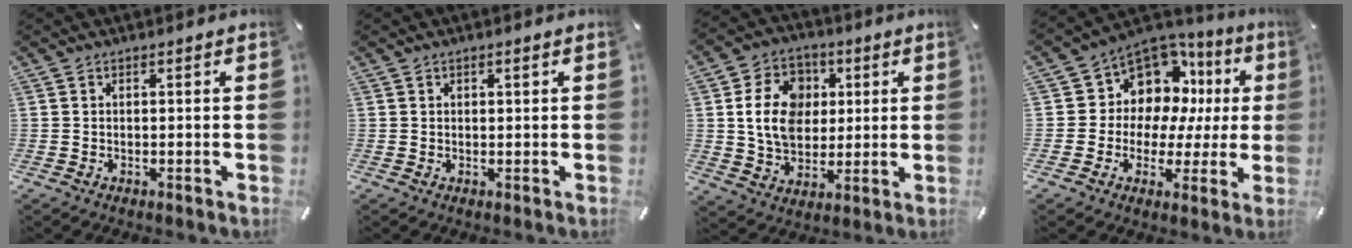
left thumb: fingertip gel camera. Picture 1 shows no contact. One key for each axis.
{"total": 0.9, "fx": 0.3, "fy": 0.5, "fz": 0.7, "tx": -0.014, "ty": 0.004, "tz": 0.005}
{"total": 13.6, "fx": 2.0, "fy": 11.0, "fz": 7.7, "tx": -0.146, "ty": 0.019, "tz": 0.039}
{"total": 10.4, "fx": 4.6, "fy": 9.0, "fz": 2.6, "tx": -0.054, "ty": -0.057, "tz": 0.092}